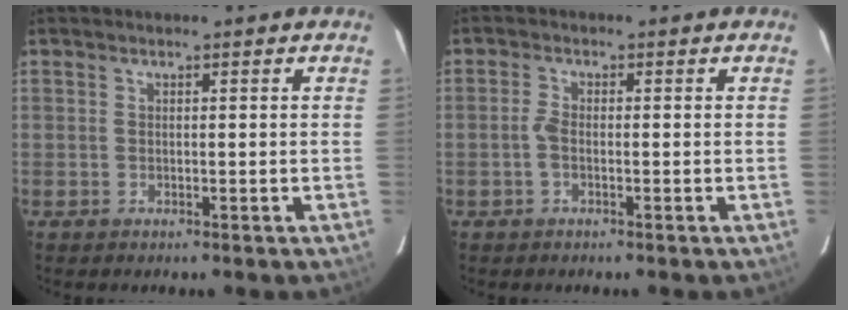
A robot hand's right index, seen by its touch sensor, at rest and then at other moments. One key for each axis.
{"total": 2.1, "fx": -0.7, "fy": 0.9, "fz": 1.7, "tx": -0.043, "ty": 0.004, "tz": -0.015}